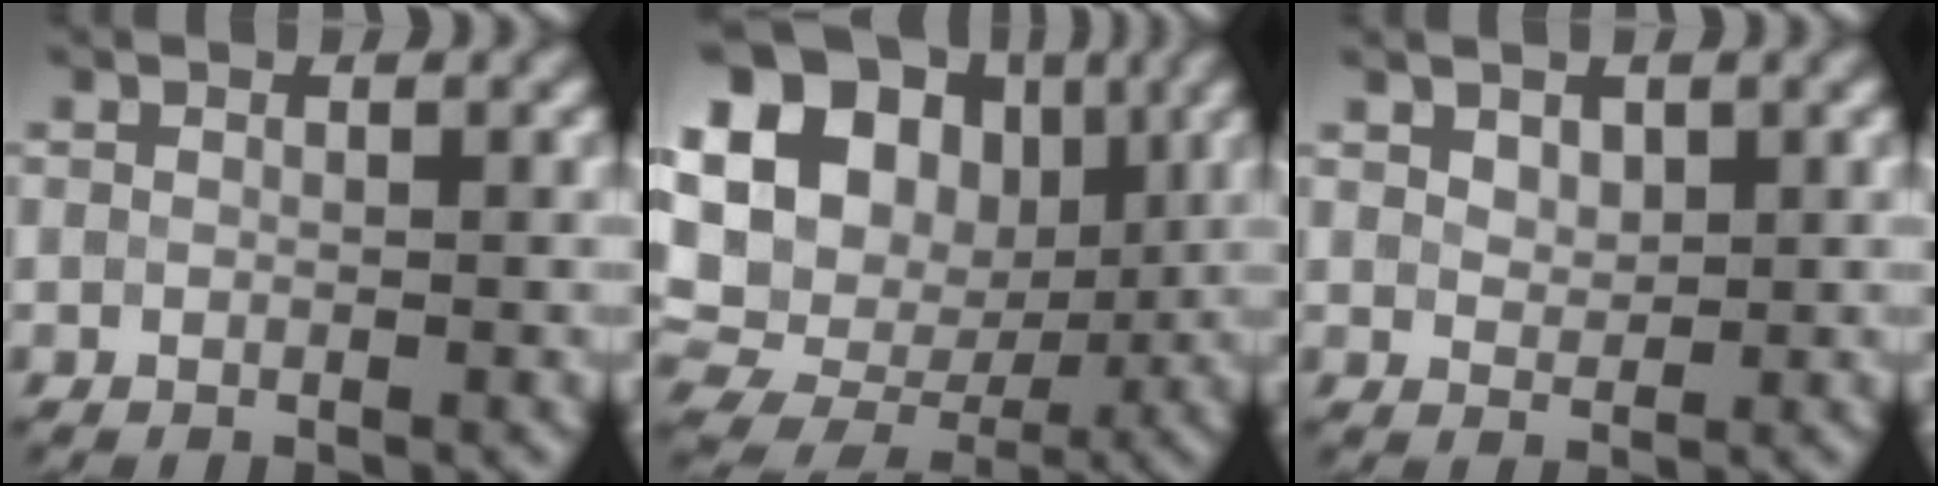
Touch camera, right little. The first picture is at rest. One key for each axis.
{"total": 18.6, "fx": 4.0, "fy": 15.1, "fz": 10.2, "tx": -0.209, "ty": 0.037, "tz": 0.066}
{"total": 1.6, "fx": 1.1, "fy": 0.9, "fz": 0.8, "tx": -0.016, "ty": 0.000, "tz": 0.025}